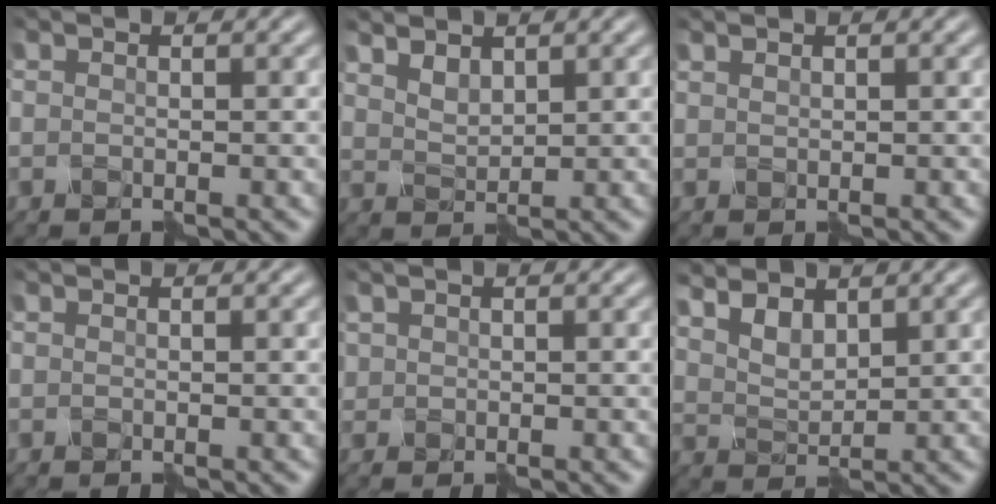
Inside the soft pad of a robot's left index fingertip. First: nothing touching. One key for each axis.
{"total": 2.1, "fx": 1.9, "fy": 0.7, "fz": 0.6, "tx": -0.012, "ty": -0.001, "tz": 0.040}
{"total": 0.9, "fx": 0.9, "fy": 0.0, "fz": -0.1, "tx": -0.001, "ty": 0.000, "tz": 0.015}
{"total": 0.0}
{"total": 0.9, "fx": 0.5, "fy": 0.6, "fz": -0.3, "tx": 0.009, "ty": -0.002, "tz": 0.006}
{"total": 3.1, "fx": 2.5, "fy": 1.2, "fz": 1.3, "tx": -0.030, "ty": 0.000, "tz": 0.049}